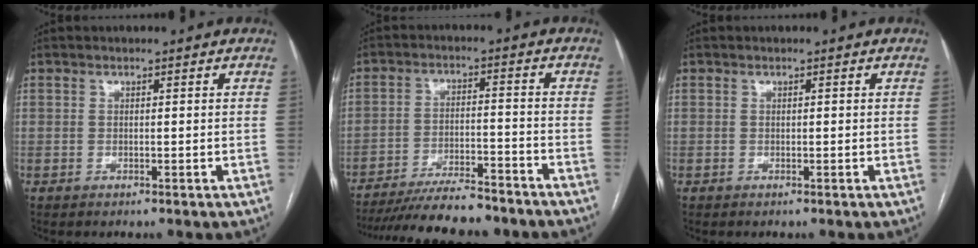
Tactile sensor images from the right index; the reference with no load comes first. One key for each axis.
{"total": 18.7, "fx": -17.0, "fy": 3.9, "fz": 6.6, "tx": -0.112, "ty": -0.005, "tz": -0.241}
{"total": 0.0}